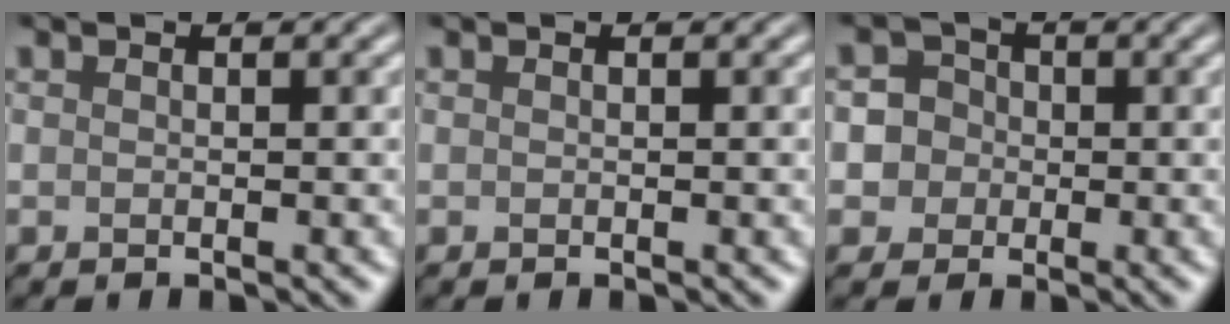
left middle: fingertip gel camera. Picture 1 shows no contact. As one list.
[{"total": 0.0}, {"total": 4.3, "force": [-0.3, 4.1, 1.2], "torque": [0.010, 0.024, -0.028]}]